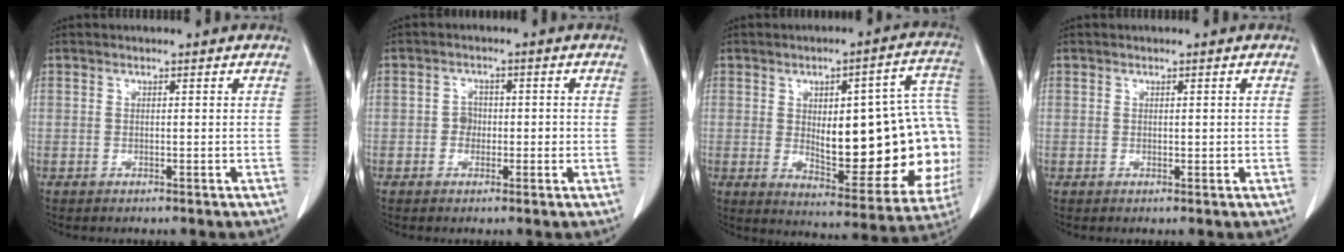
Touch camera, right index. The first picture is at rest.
{"total": 2.3, "force": [-0.3, 2.0, 1.1], "torque": [-0.007, 0.011, -0.004]}
{"total": 24.1, "force": [-0.4, 7.9, 22.8], "torque": [-0.220, 0.032, 0.024]}
{"total": 0.7, "force": [0.2, 0.5, 0.4], "torque": [-0.002, 0.001, 0.008]}